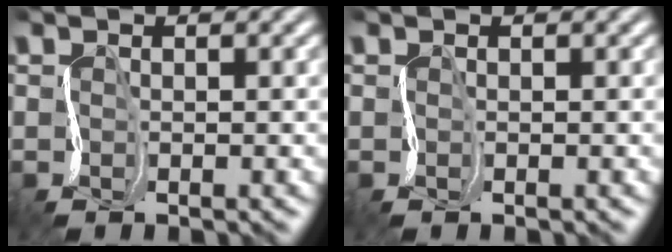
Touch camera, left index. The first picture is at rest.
{"total": 0.0}